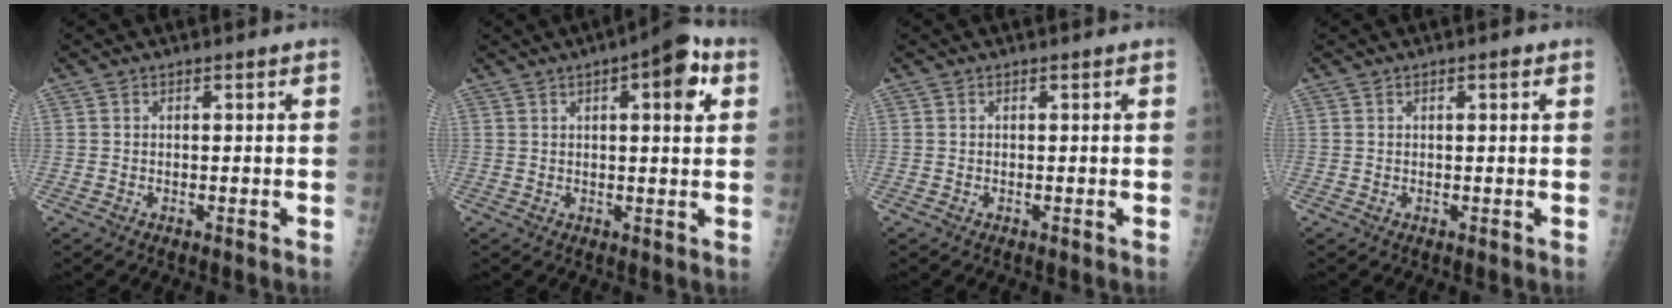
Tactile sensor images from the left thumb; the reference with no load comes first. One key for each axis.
{"total": 8.7, "fx": 3.2, "fy": 2.8, "fz": 7.5, "tx": -0.084, "ty": 0.000, "tz": 0.036}
{"total": 0.0}
{"total": 1.2, "fx": 0.5, "fy": 0.4, "fz": 1.0, "tx": -0.013, "ty": 0.002, "tz": 0.006}